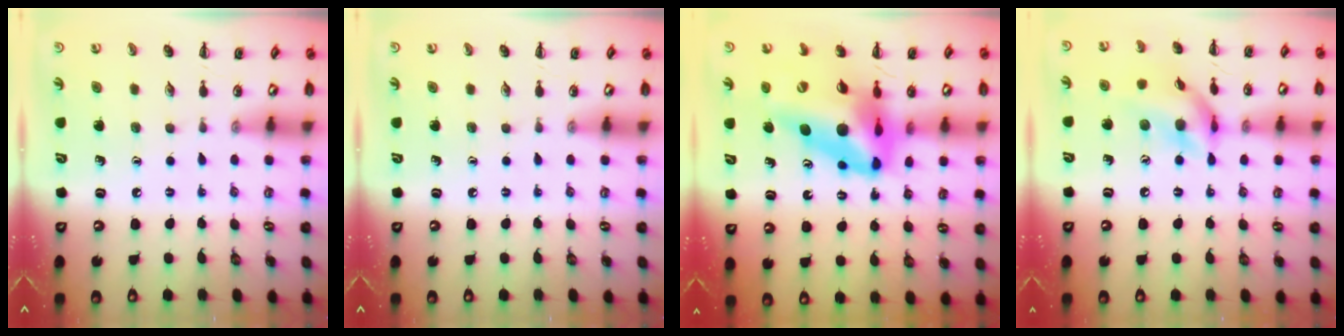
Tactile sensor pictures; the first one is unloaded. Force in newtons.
{"total": 0.0}
{"total": 17.5, "press": 16.6, "slide": 5.4}
{"total": 13.2, "press": 13.0, "slide": 2.0}